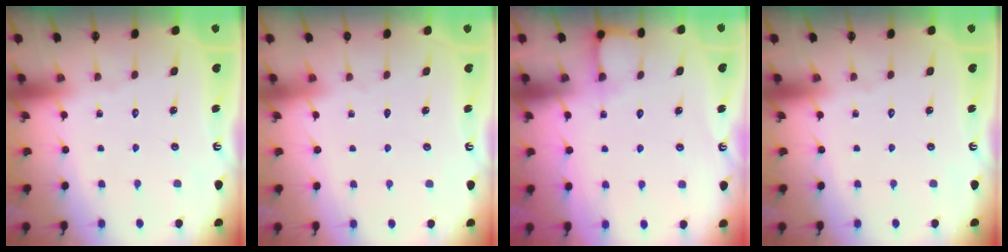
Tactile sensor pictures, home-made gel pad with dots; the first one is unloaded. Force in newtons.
{"total": 0.5, "press": 0.2, "slide": 0.5}
{"total": 3.9, "press": 3.8, "slide": 0.5}
{"total": 0.0}